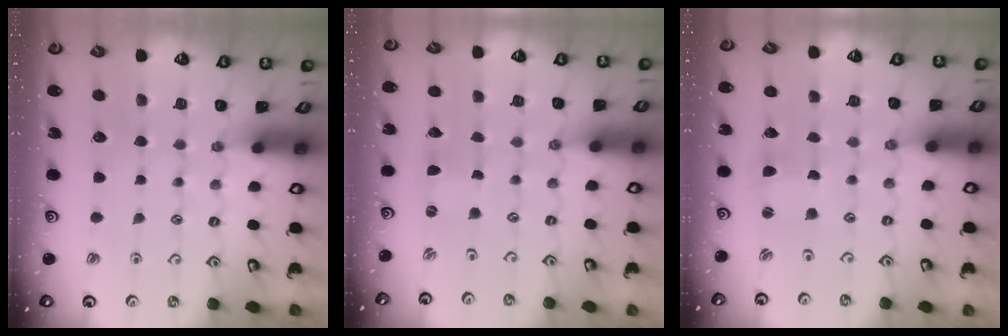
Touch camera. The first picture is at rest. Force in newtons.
{"total": 0.0}
{"total": 1.7, "press": 1.6, "slide": 0.3}